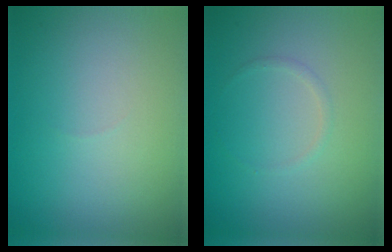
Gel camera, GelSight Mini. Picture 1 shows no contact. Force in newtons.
{"total": 0.6, "press": 0.6, "slide": 0.0}